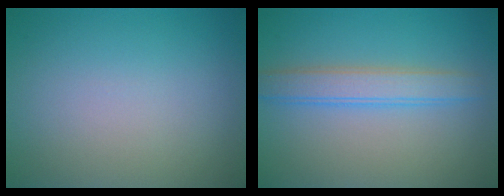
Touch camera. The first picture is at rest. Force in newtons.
{"total": 3.2, "press": 3.2, "slide": 0.1}